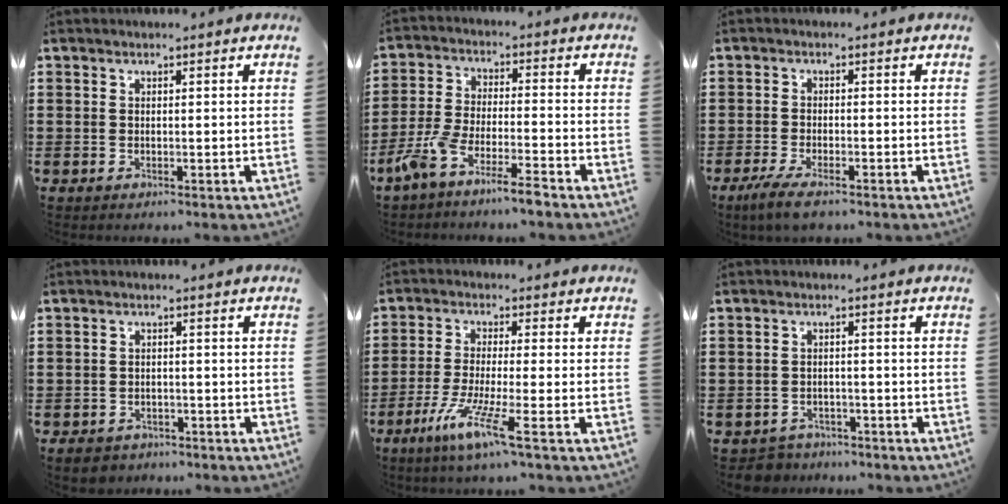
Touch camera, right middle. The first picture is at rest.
{"total": 6.9, "force": [-5.9, 0.1, 3.6], "torque": [-0.100, -0.015, -0.120]}
{"total": 3.2, "force": [-2.4, 0.4, 2.1], "torque": [-0.049, -0.005, -0.048]}
{"total": 2.2, "force": [-2.0, 0.8, 0.2], "torque": [-0.010, 0.003, -0.045]}
{"total": 6.9, "force": [-3.8, -0.5, 5.8], "torque": [-0.120, -0.019, -0.074]}
{"total": 2.8, "force": [-2.7, 0.6, -0.3], "torque": [-0.005, 0.000, -0.062]}